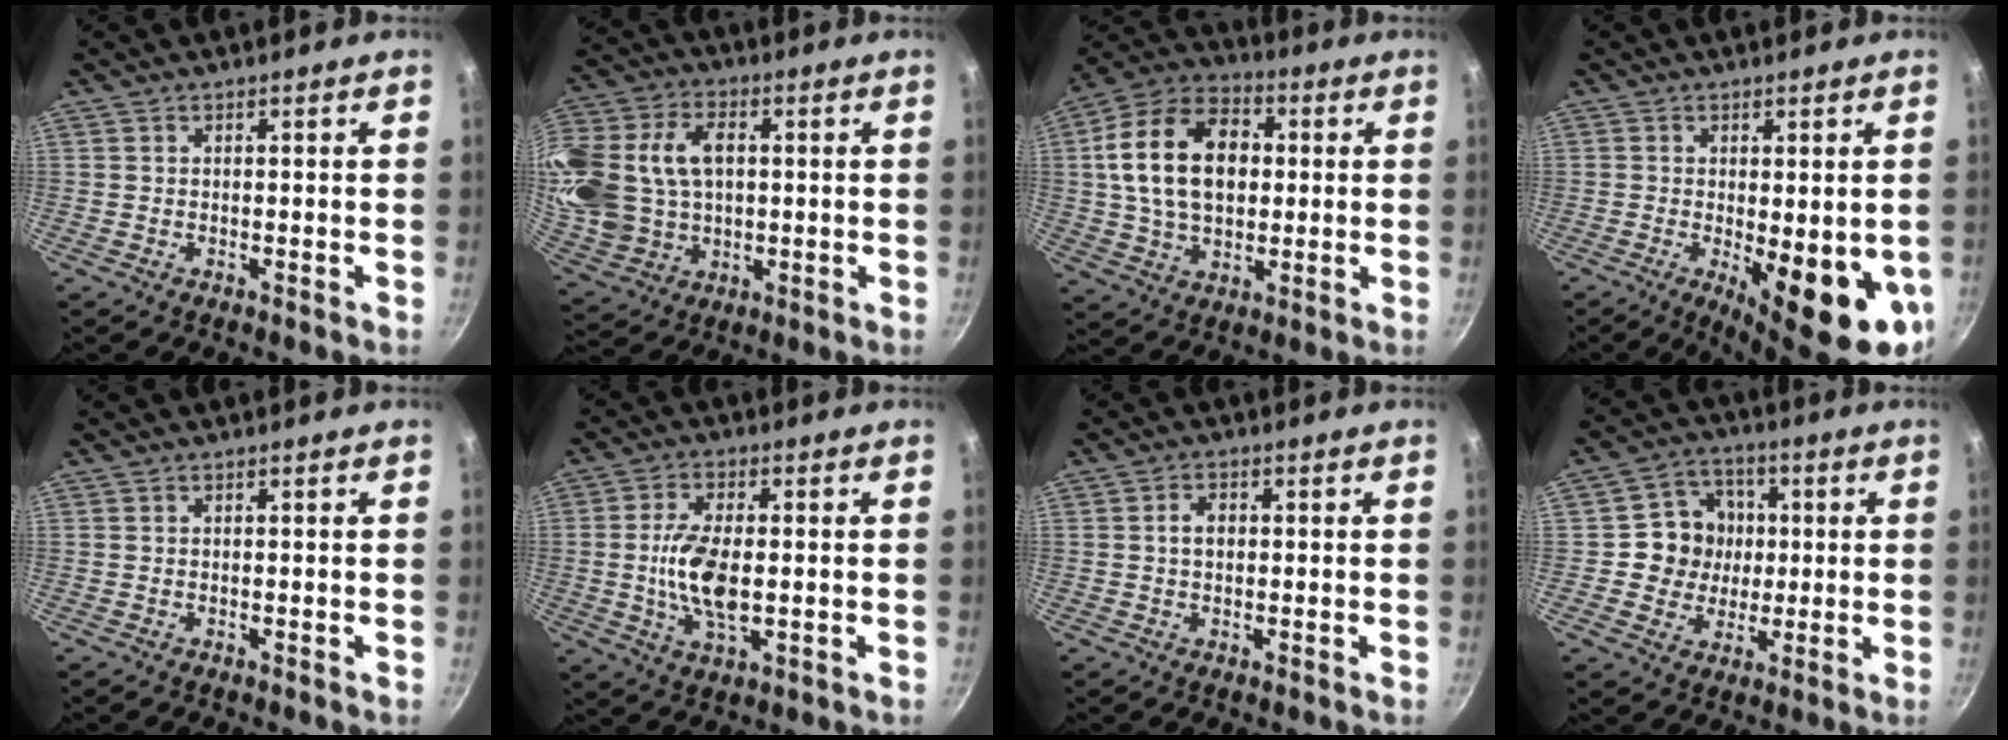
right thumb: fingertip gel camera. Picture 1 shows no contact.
{"total": 24.6, "force": [3.8, 18.2, 16.1], "torque": [-0.367, 0.028, 0.080]}
{"total": 18.8, "force": [2.4, 12.7, 13.6], "torque": [-0.215, 0.020, 0.030]}
{"total": 13.8, "force": [-2.9, 4.7, 12.6], "torque": [-0.145, -0.015, -0.025]}
{"total": 0.0}
{"total": 10.3, "force": [-0.5, 5.0, 9.0], "torque": [-0.174, 0.000, -0.010]}
{"total": 2.9, "force": [0.2, 2.0, 2.1], "torque": [-0.027, 0.008, 0.001]}
{"total": 9.9, "force": [0.6, 9.4, 3.3], "torque": [-0.011, 0.010, -0.001]}